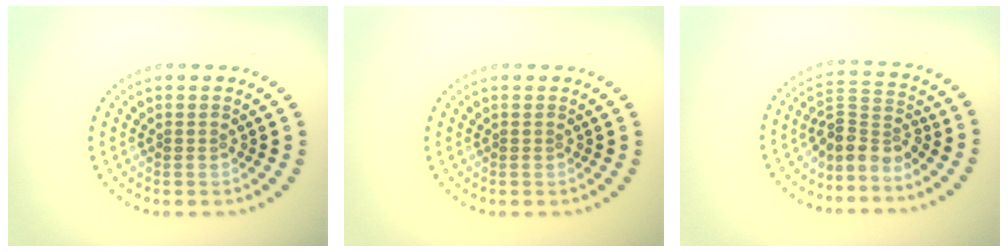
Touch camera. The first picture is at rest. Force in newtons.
{"total": 0.0}
{"total": 3.5, "press": 2.4, "slide": 2.6}